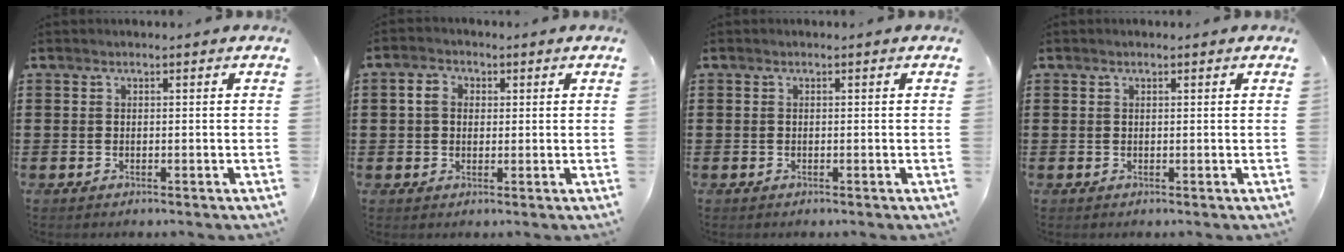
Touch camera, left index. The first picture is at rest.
{"total": 3.2, "force": [0.6, 2.7, 1.6], "torque": [-0.042, 0.013, 0.007]}
{"total": 0.0}
{"total": 0.5, "force": [0.3, 0.3, 0.3], "torque": [-0.007, 0.003, 0.006]}